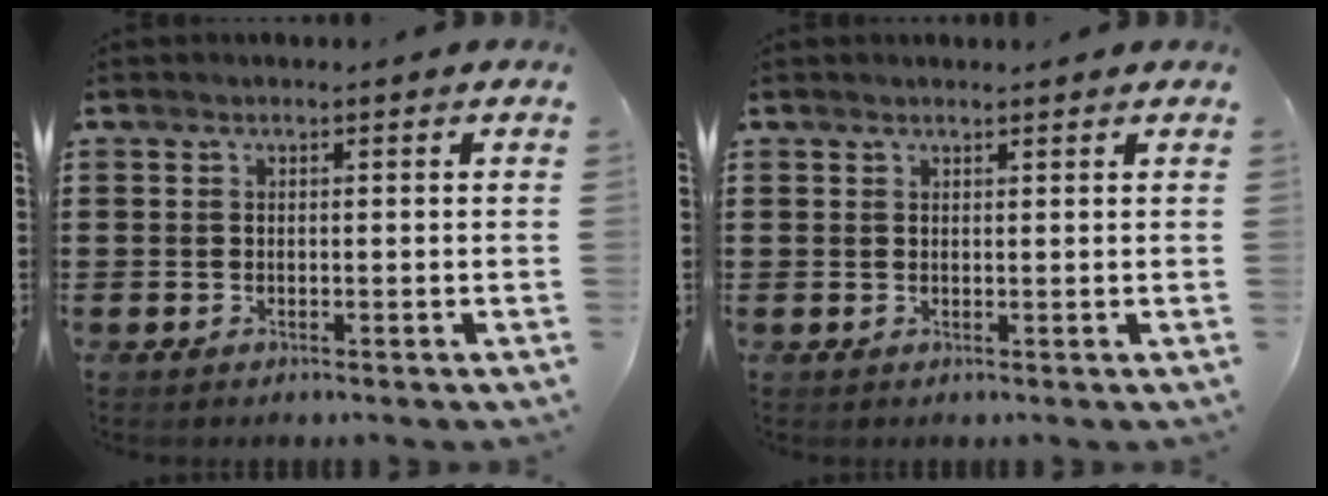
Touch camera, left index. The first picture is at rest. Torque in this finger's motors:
{"motor_torque": [1.08, -1.06, 0.12, 0.01]}